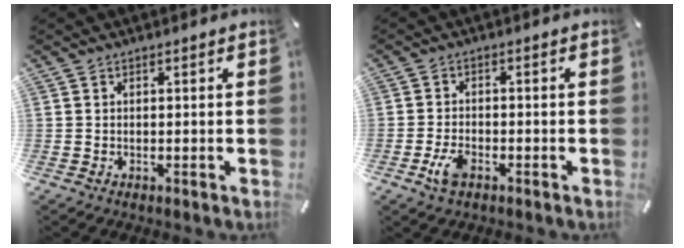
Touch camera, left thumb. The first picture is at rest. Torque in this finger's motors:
{"motor_torque": [-0.28, 0.40, -0.04, -0.02, 0.04]}